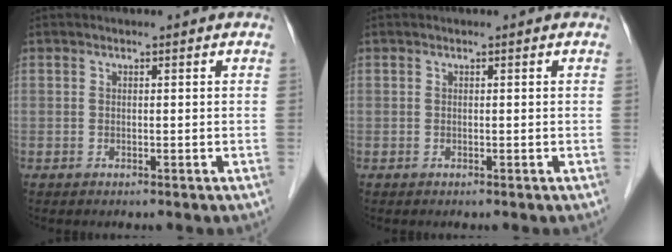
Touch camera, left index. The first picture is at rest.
{"total": 0.0}